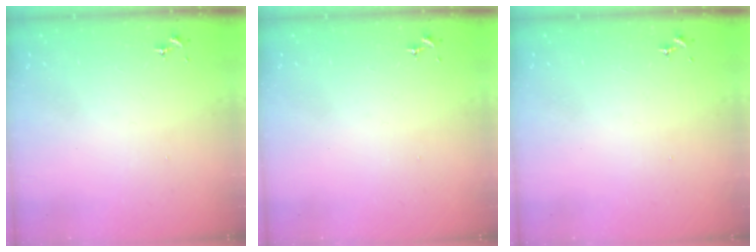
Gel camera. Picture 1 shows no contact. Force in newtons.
{"total": 0.0}
{"total": 0.0}